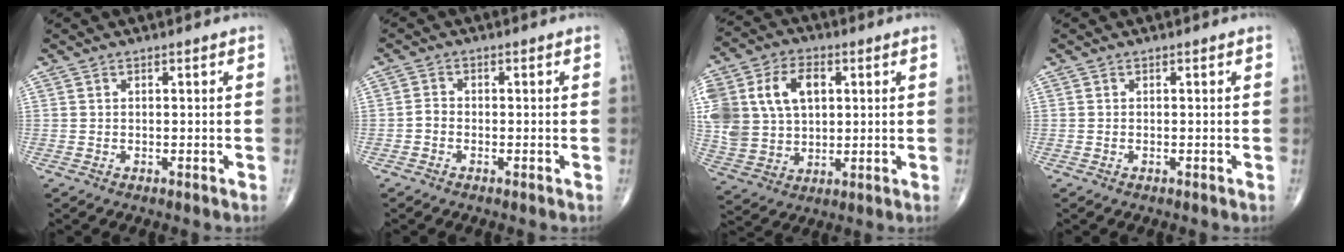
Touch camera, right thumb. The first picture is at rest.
{"total": 1.6, "force": [-0.7, 1.1, 0.8], "torque": [-0.012, 0.005, -0.019]}
{"total": 18.9, "force": [4.3, 13.6, 12.3], "torque": [-0.261, 0.016, 0.086]}
{"total": 0.0}